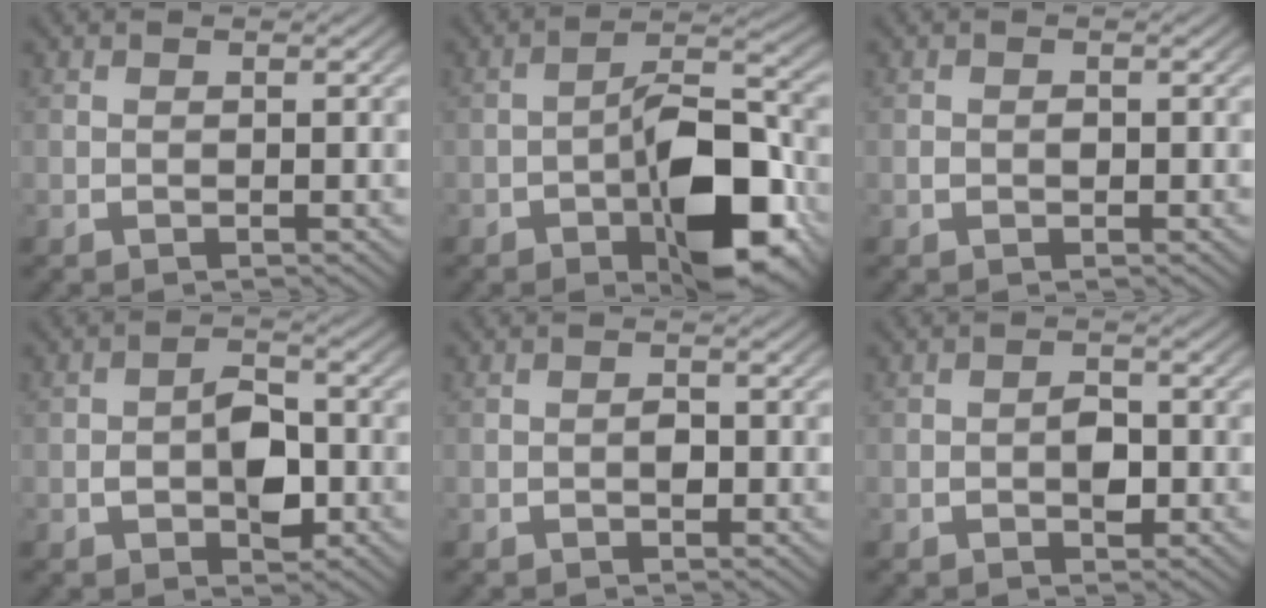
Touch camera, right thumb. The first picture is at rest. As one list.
[{"total": 10.3, "force": [-2.4, 5.6, 8.4], "torque": [-0.134, -0.026, -0.028]}, {"total": 0.8, "force": [-0.2, 0.7, 0.4], "torque": [-0.012, -0.002, -0.002]}, {"total": 4.8, "force": [-0.7, 3.3, 3.5], "torque": [-0.063, -0.015, -0.002]}, {"total": 1.2, "force": [-0.3, 0.9, 0.8], "torque": [-0.019, -0.002, -0.004]}, {"total": 2.3, "force": [-0.4, 1.6, 1.6], "torque": [-0.031, -0.006, -0.002]}]